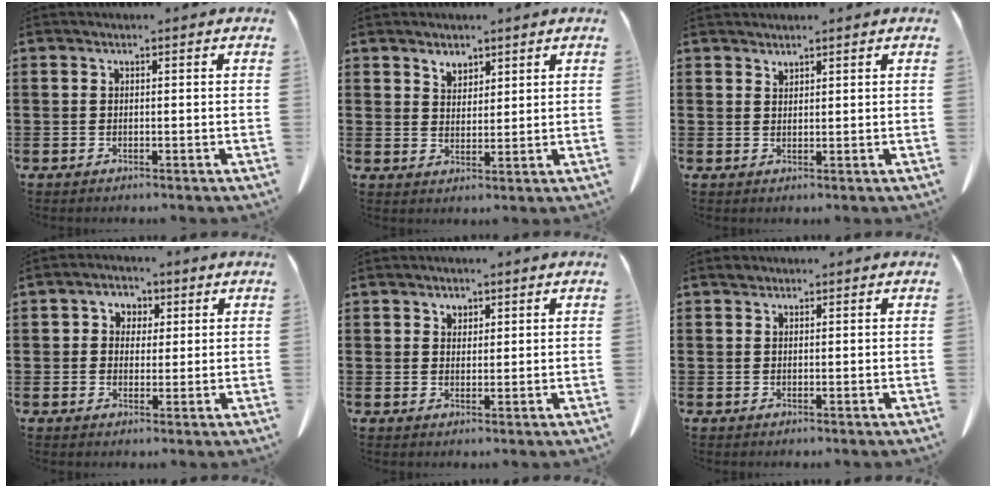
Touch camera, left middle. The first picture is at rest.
{"total": 2.8, "force": [2.3, 1.6, 0.4], "torque": [-0.015, 0.004, 0.045]}
{"total": 1.4, "force": [1.4, 0.1, 0.0], "torque": [-0.002, -0.003, 0.029]}
{"total": 2.9, "force": [0.7, 2.7, 0.7], "torque": [-0.029, 0.011, 0.010]}
{"total": 1.6, "force": [1.3, 0.9, 0.2], "torque": [0.000, 0.000, 0.024]}
{"total": 0.9, "force": [0.7, 0.6, 0.1], "torque": [0.004, -0.002, 0.014]}